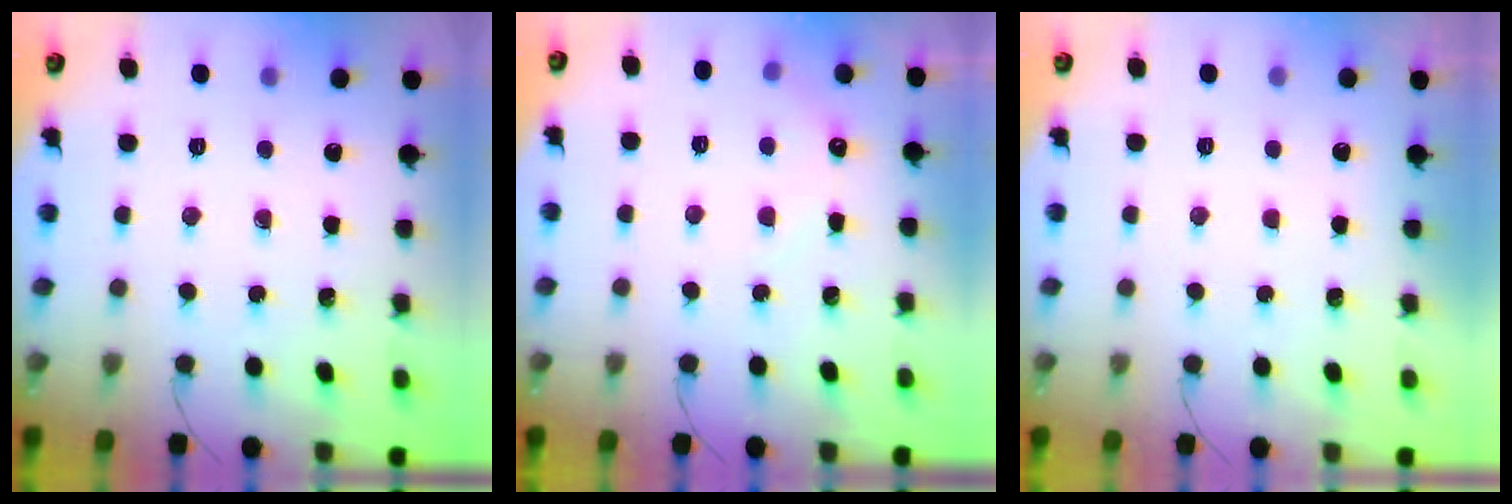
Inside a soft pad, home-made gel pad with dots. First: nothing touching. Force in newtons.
{"total": 6.2, "press": 6.1, "slide": 1.3}
{"total": 3.0, "press": 3.0, "slide": 0.1}